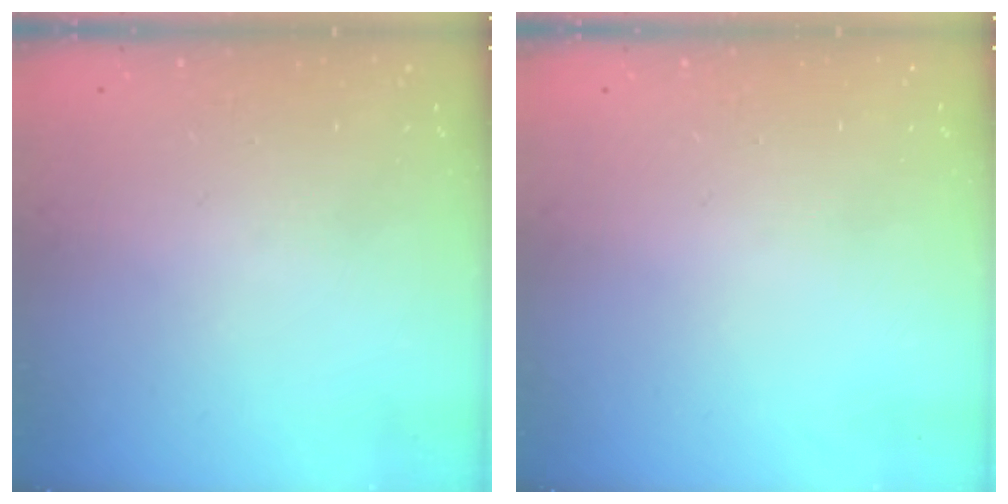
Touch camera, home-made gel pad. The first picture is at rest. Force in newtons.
{"total": 0.0}